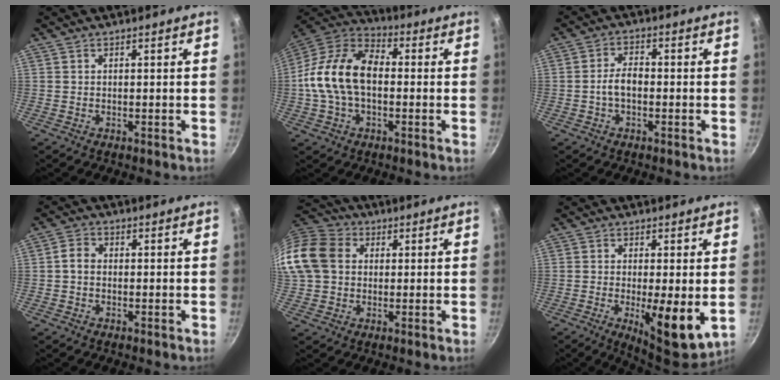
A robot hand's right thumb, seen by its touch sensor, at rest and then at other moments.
{"total": 16.3, "force": [-0.5, 10.4, 12.5], "torque": [-0.209, 0.039, -0.026]}
{"total": 4.4, "force": [-1.0, 2.5, 3.5], "torque": [-0.057, 0.022, -0.021]}
{"total": 2.9, "force": [-0.2, 2.2, 1.8], "torque": [-0.035, 0.011, -0.011]}
{"total": 15.9, "force": [2.1, 12.9, 9.0], "torque": [-0.180, 0.033, 0.025]}
{"total": 9.7, "force": [-1.5, 2.4, 9.2], "torque": [-0.135, -0.013, -0.013]}